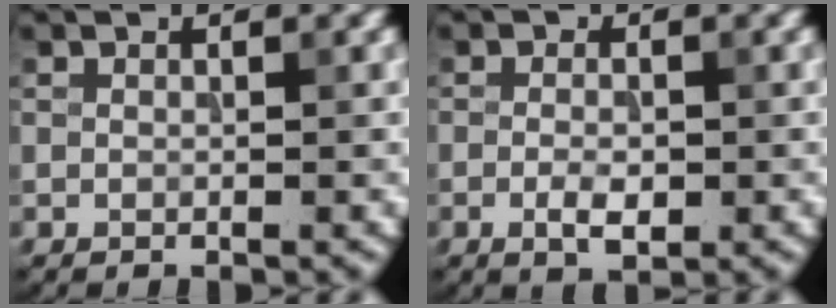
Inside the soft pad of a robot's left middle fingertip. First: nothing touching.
{"total": 2.3, "force": [-0.6, 1.1, 1.9], "torque": [-0.033, -0.001, -0.011]}